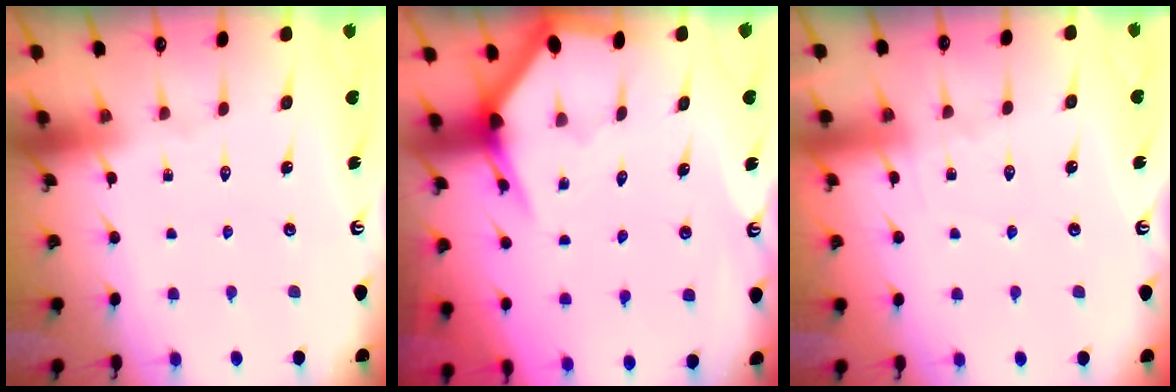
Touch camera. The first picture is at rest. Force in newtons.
{"total": 3.7, "press": 3.6, "slide": 0.6}
{"total": 5.1, "press": 5.1, "slide": 0.6}